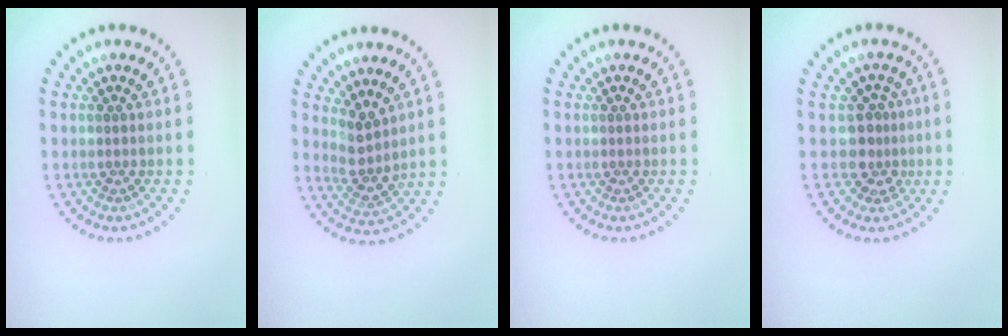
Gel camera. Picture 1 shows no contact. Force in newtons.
{"total": 2.6, "press": 2.0, "slide": 1.7}
{"total": 0.0}
{"total": 2.5, "press": 1.8, "slide": 1.7}